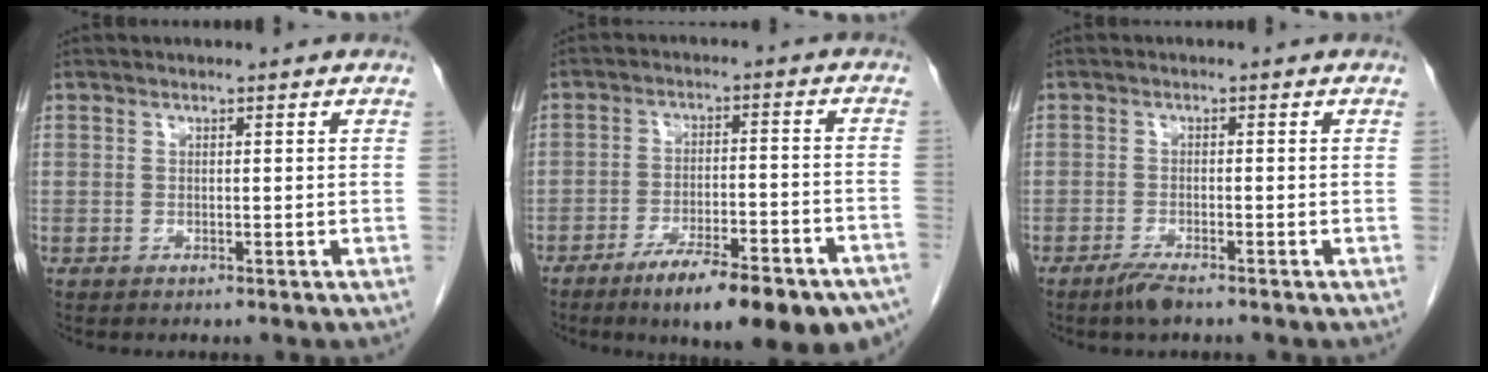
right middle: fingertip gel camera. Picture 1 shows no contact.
{"total": 17.9, "force": [-13.3, 3.7, 11.5], "torque": [-0.100, 0.016, -0.192]}
{"total": 2.6, "force": [-2.0, 0.3, 1.6], "torque": [-0.037, -0.004, -0.038]}